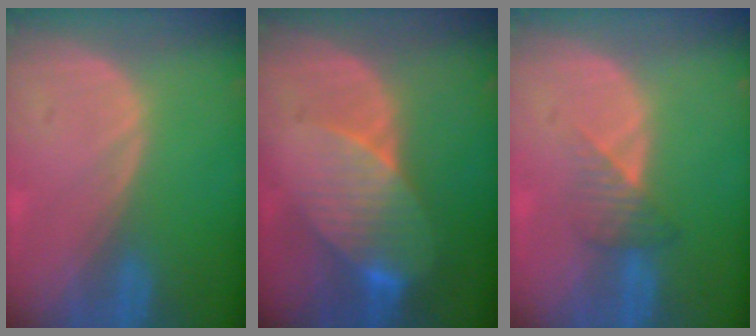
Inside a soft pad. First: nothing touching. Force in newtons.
{"total": 8.2, "press": 7.3, "slide": 3.7}
{"total": 3.3, "press": 3.1, "slide": 1.3}